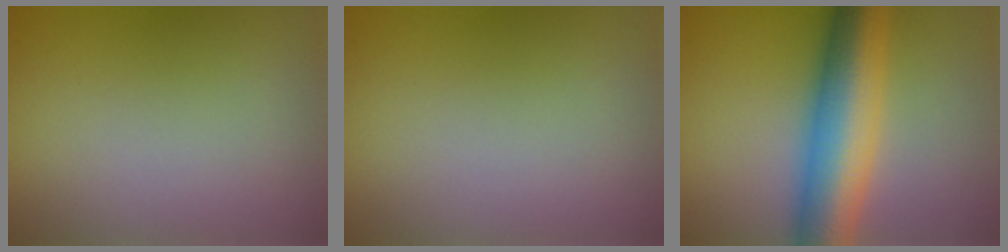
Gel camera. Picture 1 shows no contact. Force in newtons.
{"total": 0.0}
{"total": 10.4, "press": 10.4, "slide": 0.1}